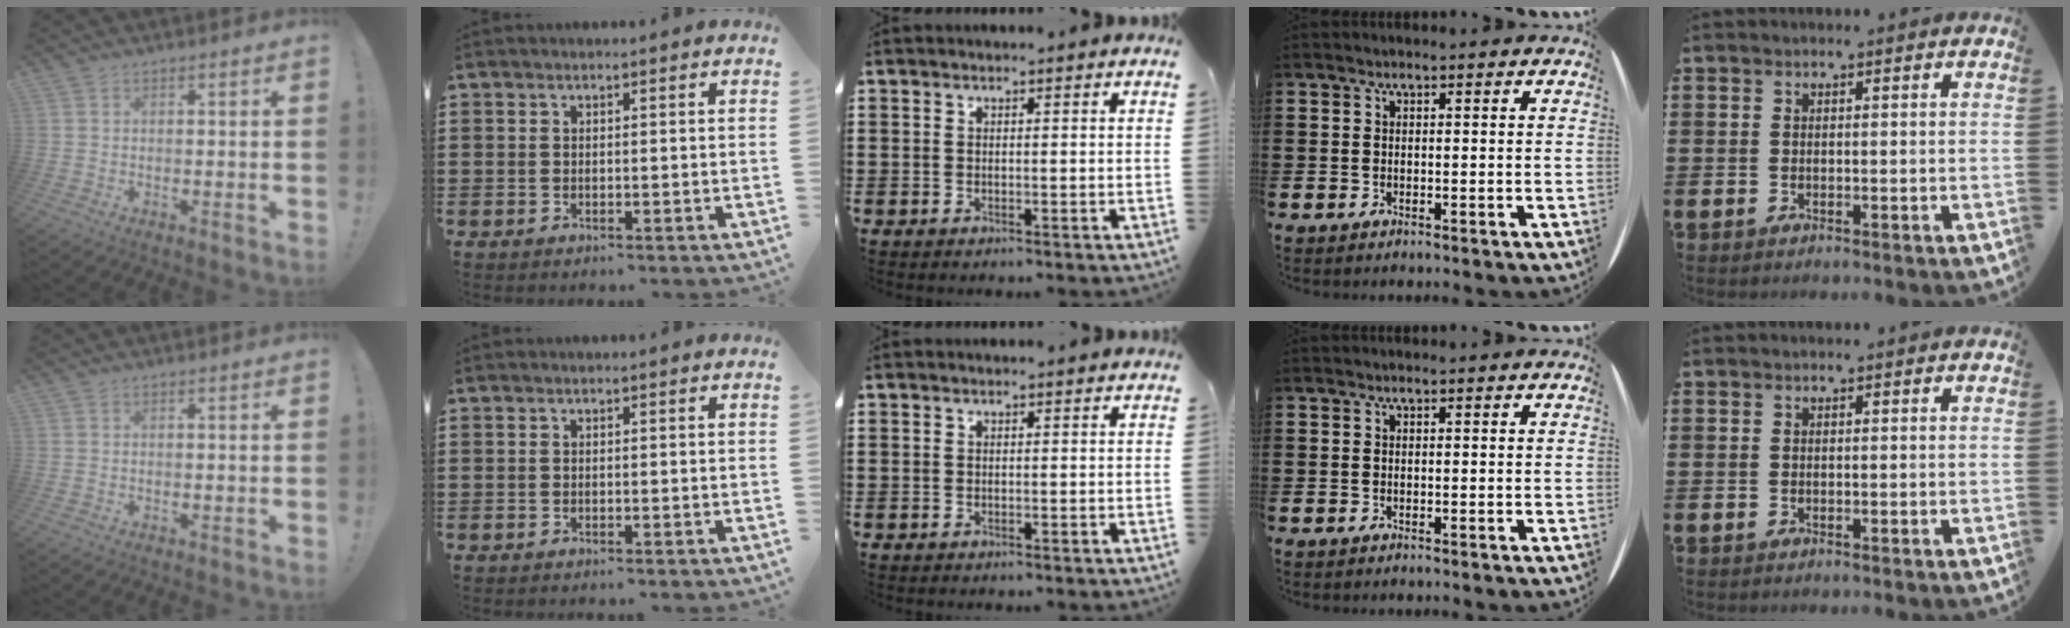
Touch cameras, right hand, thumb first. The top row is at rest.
{}